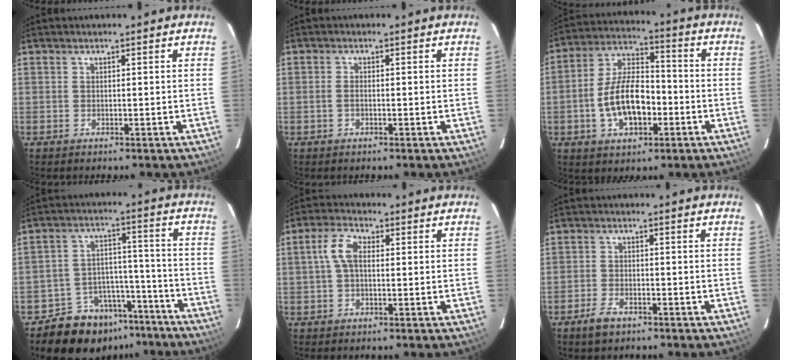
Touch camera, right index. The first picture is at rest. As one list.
[{"total": 1.3, "force": [-0.4, 0.7, 1.0], "torque": [-0.023, 0.002, -0.009]}, {"total": 12.9, "force": [-3.7, 6.5, 10.5], "torque": [-0.209, 0.018, -0.060]}, {"total": 12.9, "force": [-9.9, 7.8, 2.6], "torque": [-0.050, 0.053, -0.131]}, {"total": 5.0, "force": [0.5, 2.7, 4.2], "torque": [-0.089, 0.016, 0.010]}, {"total": 4.0, "force": [-2.7, 1.9, 2.1], "torque": [-0.057, -0.004, -0.052]}]